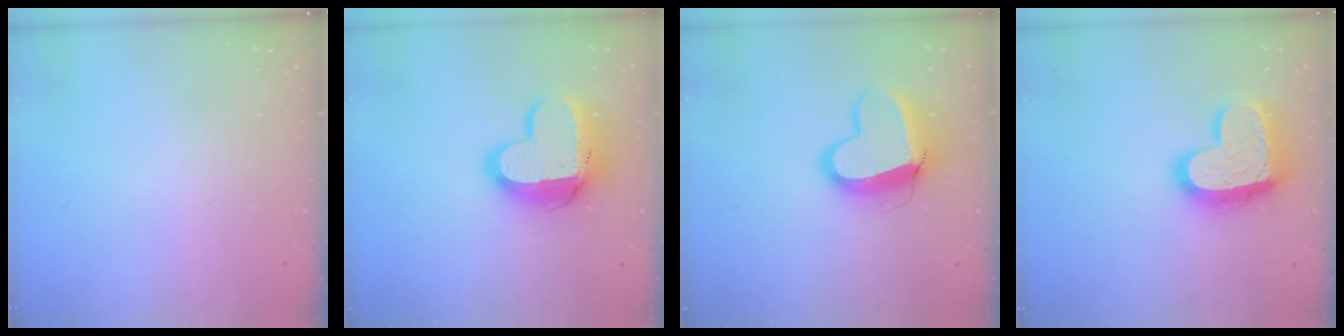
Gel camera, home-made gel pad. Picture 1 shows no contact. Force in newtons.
{"total": 15.3, "press": 15.2, "slide": 1.2}
{"total": 13.1, "press": 13.0, "slide": 1.3}
{"total": 18.4, "press": 18.3, "slide": 1.7}